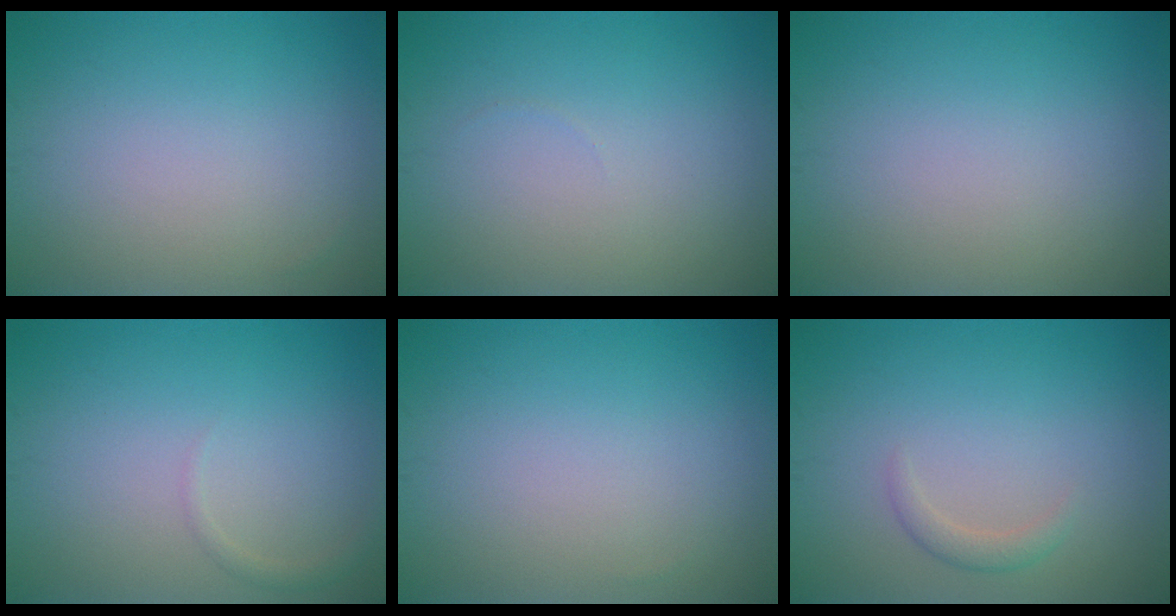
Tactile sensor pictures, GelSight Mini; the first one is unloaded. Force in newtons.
{"total": 0.0}
{"total": 0.0}
{"total": 0.8, "press": 0.8, "slide": 0.1}
{"total": 0.0}
{"total": 1.3, "press": 1.3, "slide": 0.1}